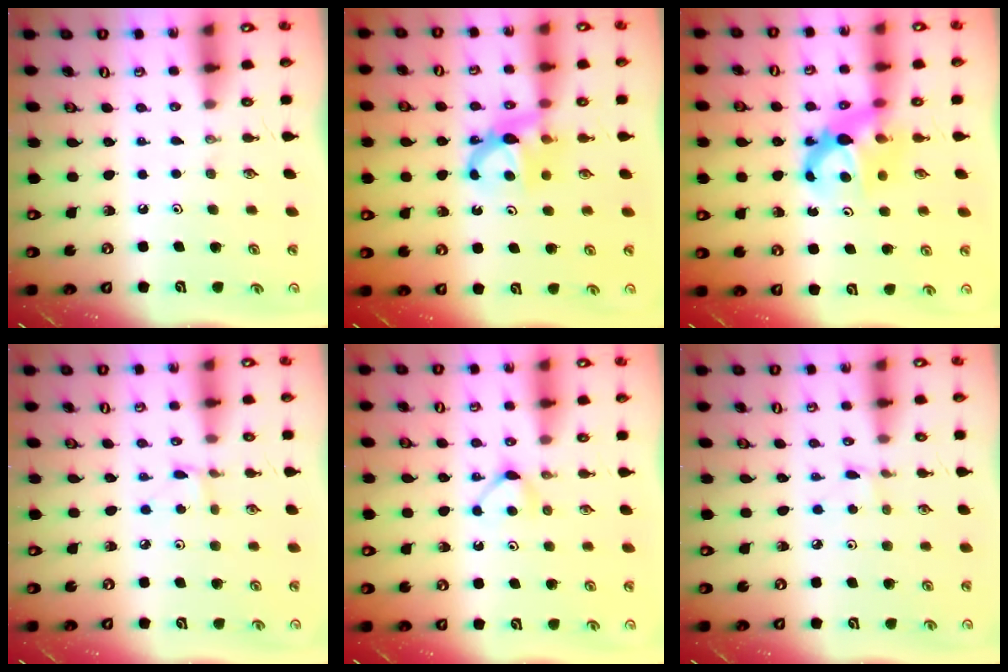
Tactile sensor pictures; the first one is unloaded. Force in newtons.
{"total": 7.0, "press": 7.0, "slide": 0.4}
{"total": 6.3, "press": 6.3, "slide": 0.5}
{"total": 2.2, "press": 2.2, "slide": 0.3}
{"total": 4.2, "press": 4.2, "slide": 0.6}
{"total": 1.1, "press": 1.1, "slide": 0.1}